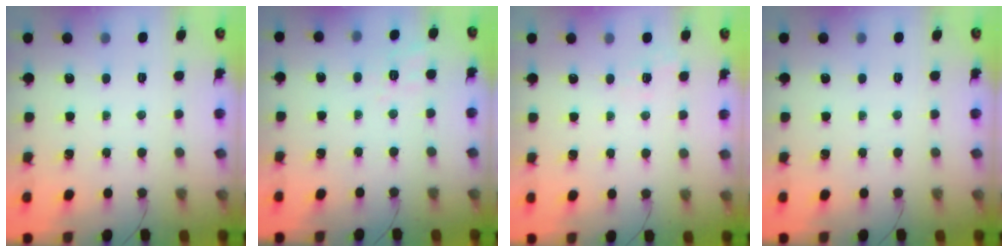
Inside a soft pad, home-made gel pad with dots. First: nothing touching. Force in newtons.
{"total": 2.1, "press": 0.1, "slide": 2.1}
{"total": 1.4, "press": 0.2, "slide": 1.4}
{"total": 0.0}